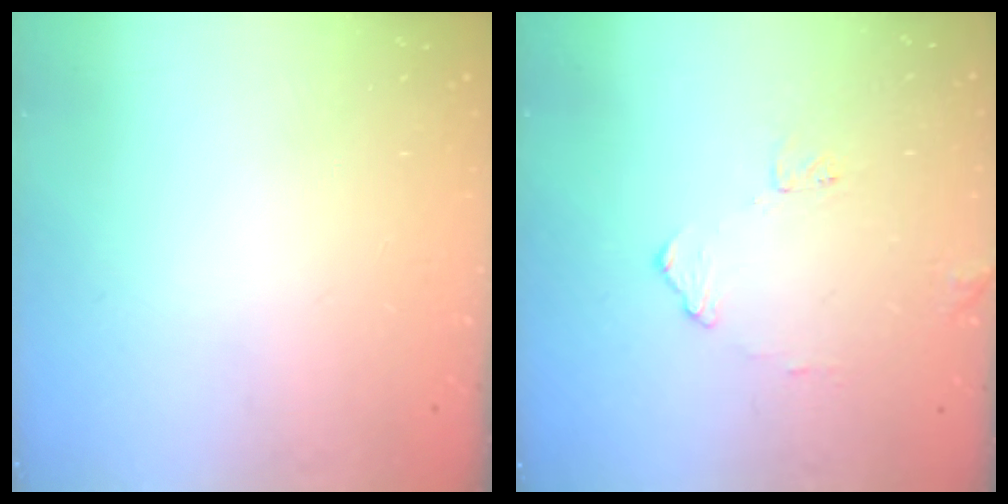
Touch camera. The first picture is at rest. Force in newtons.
{"total": 9.7, "press": 9.7, "slide": 0.4}